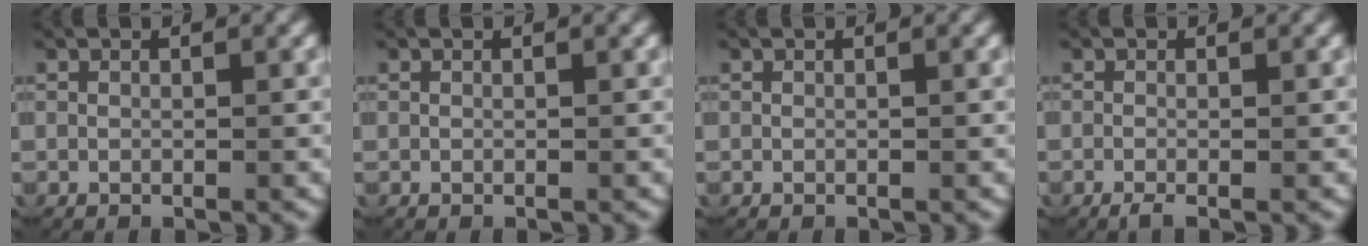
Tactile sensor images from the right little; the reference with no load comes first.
{"total": 0.0}
{"total": 0.0}
{"total": 1.3, "force": [-1.0, 0.2, 0.9], "torque": [-0.018, -0.007, -0.015]}